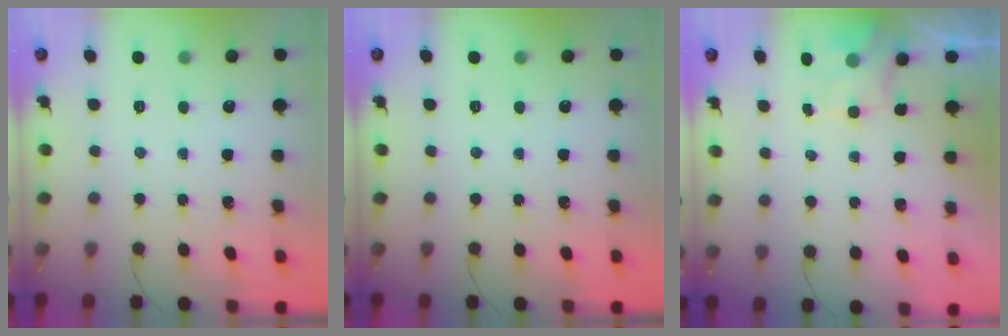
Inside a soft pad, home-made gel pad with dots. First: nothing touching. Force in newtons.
{"total": 0.0}
{"total": 1.5, "press": 1.3, "slide": 0.8}